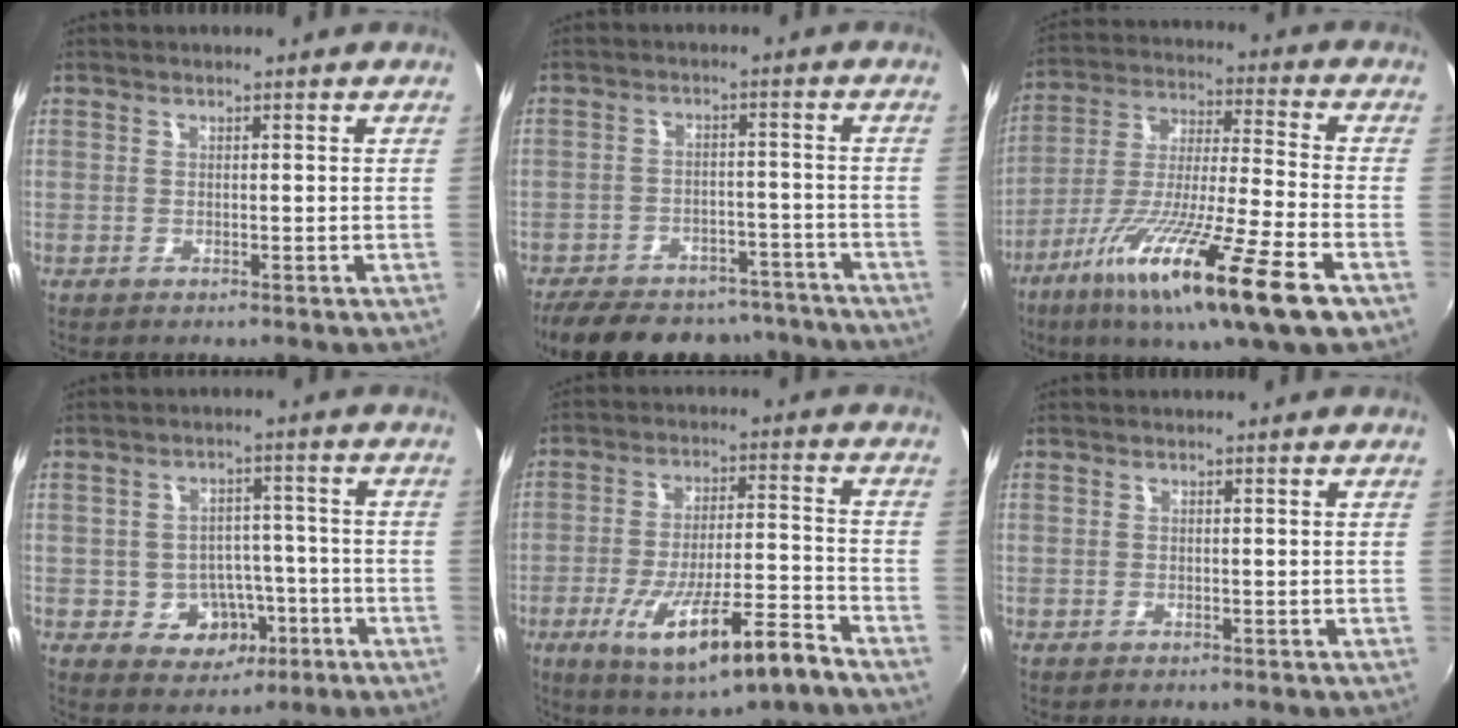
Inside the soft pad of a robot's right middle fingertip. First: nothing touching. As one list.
[{"total": 19.9, "force": [-16.4, 8.4, 7.6], "torque": [-0.165, 0.014, -0.212]}, {"total": 21.6, "force": [-11.3, 1.8, 18.3], "torque": [-0.339, -0.057, -0.202]}, {"total": 8.6, "force": [-3.1, 7.1, 3.6], "torque": [-0.073, 0.018, -0.024]}, {"total": 15.6, "force": [-8.8, 3.1, 12.4], "torque": [-0.231, -0.030, -0.140]}, {"total": 0.0}]